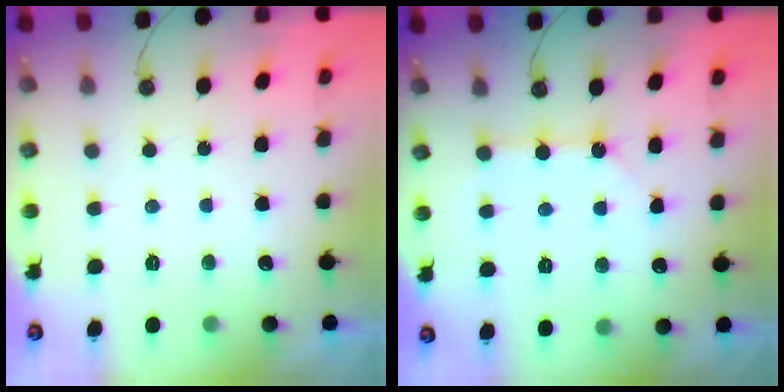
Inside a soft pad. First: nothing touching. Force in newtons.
{"total": 2.5, "press": 2.5, "slide": 0.3}